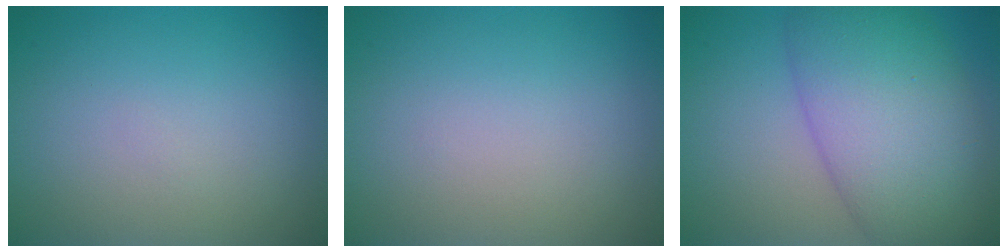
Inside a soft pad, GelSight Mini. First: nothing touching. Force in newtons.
{"total": 0.0}
{"total": 10.5, "press": 10.5, "slide": 0.3}